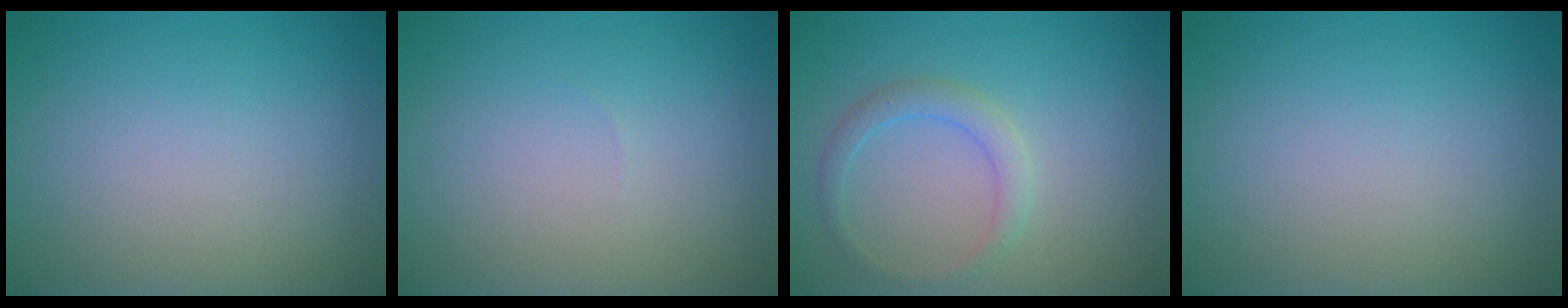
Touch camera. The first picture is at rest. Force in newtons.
{"total": 0.0}
{"total": 1.9, "press": 1.9, "slide": 0.1}
{"total": 0.0}